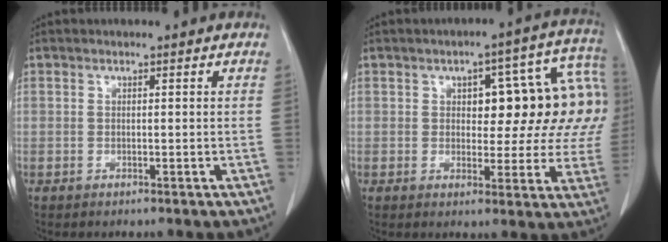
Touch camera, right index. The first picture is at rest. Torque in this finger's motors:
{"motor_torque": [0.86, 0.53, 0.25, 0.03]}